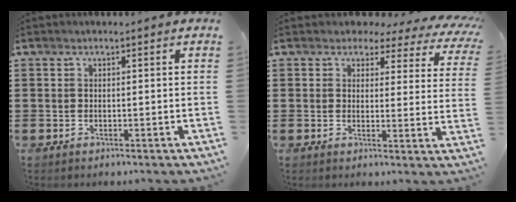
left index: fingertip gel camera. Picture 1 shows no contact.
{"total": 3.3, "force": [2.8, 1.6, 1.0], "torque": [-0.030, -0.018, 0.044]}